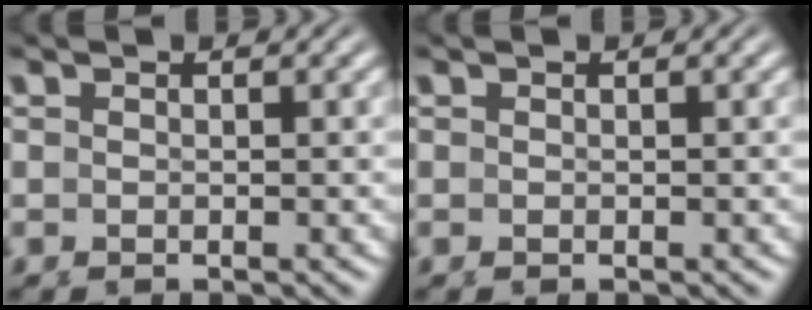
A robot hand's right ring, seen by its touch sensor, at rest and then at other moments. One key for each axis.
{"total": 0.0}